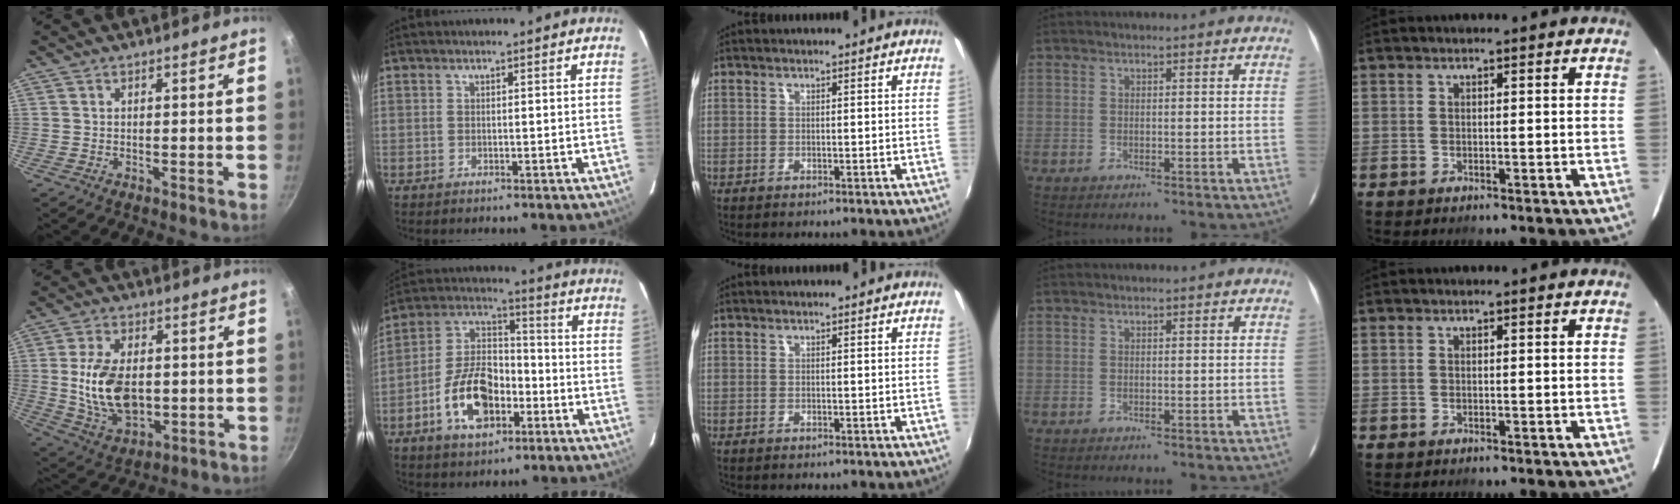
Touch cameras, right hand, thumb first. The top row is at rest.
{"thumb": {"total": 14.3, "force": [-0.2, 8.8, 11.2], "torque": [-0.193, -0.003, 0.005]}, "index": {"total": 14.2, "force": [-6.0, 8.2, 9.9], "torque": [-0.196, 0.022, -0.099]}}